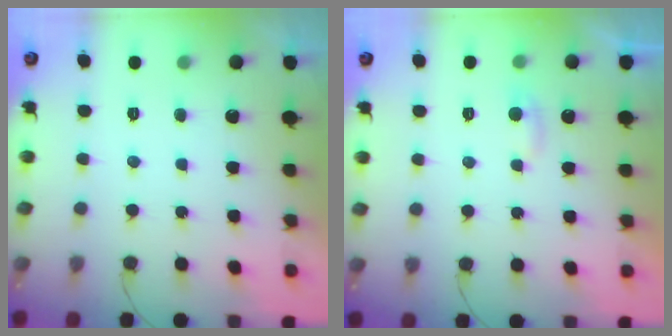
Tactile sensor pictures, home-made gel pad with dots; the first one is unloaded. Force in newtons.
{"total": 2.8, "press": 2.8, "slide": 0.4}